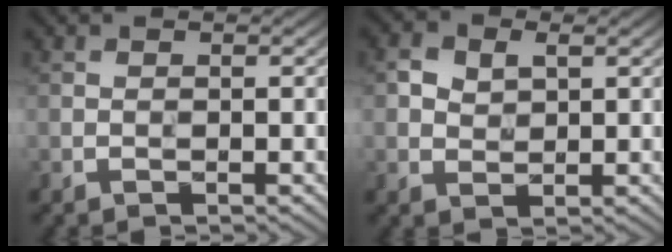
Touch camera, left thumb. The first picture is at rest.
{"total": 3.2, "force": [1.1, 2.2, 1.9], "torque": [-0.043, 0.000, 0.021]}